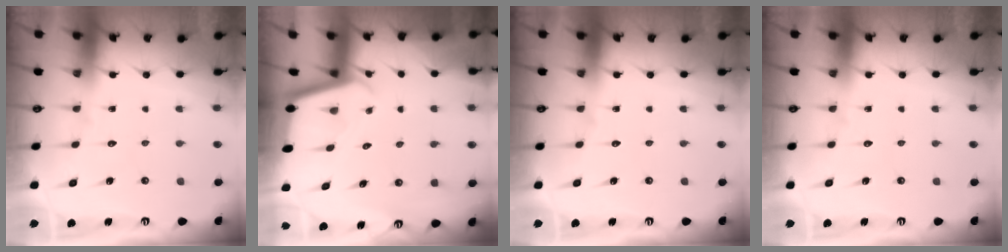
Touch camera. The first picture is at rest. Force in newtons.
{"total": 1.9, "press": 1.9, "slide": 0.1}
{"total": 0.0}
{"total": 0.0}